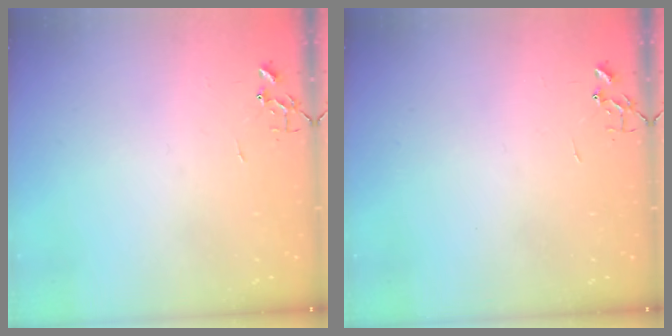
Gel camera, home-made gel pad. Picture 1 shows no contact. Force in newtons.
{"total": 0.0}